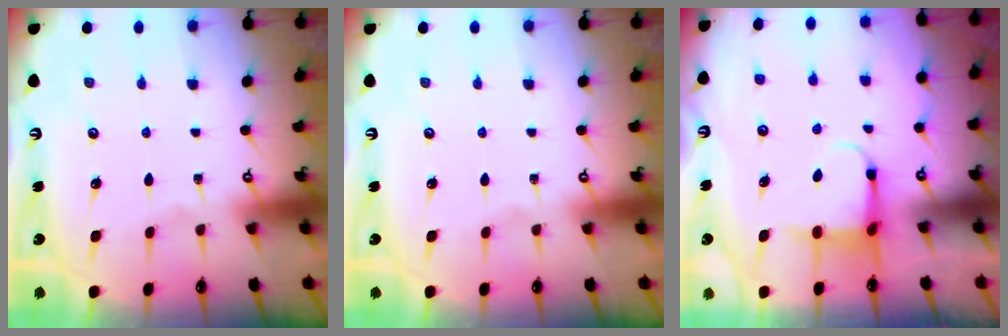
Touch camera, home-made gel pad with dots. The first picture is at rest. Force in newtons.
{"total": 0.0}
{"total": 3.9, "press": 3.9, "slide": 0.6}